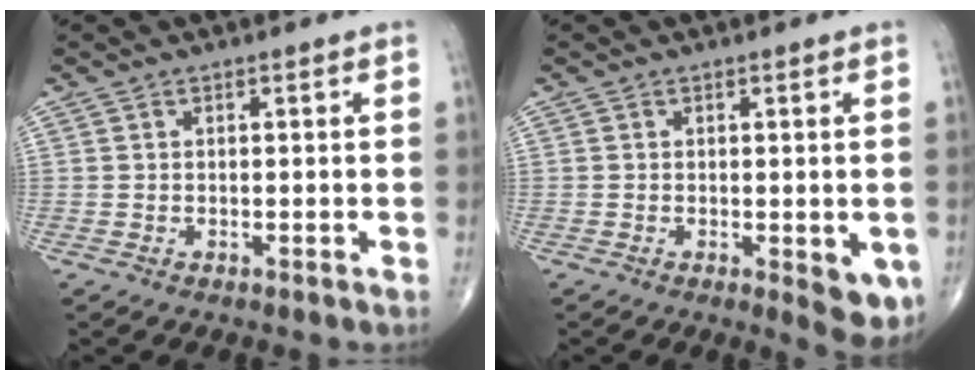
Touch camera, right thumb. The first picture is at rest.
{"total": 6.1, "force": [-1.7, 2.5, 5.3], "torque": [-0.048, -0.012, -0.019]}